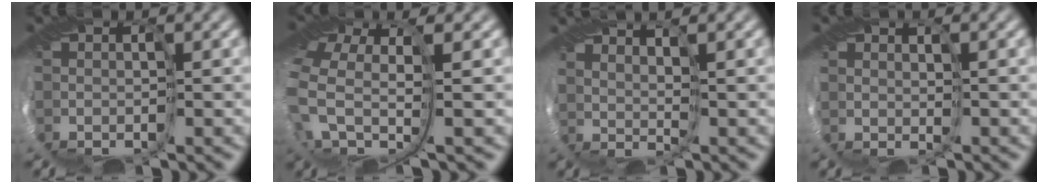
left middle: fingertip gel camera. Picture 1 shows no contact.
{"total": 5.6, "force": [-0.6, 3.0, 4.6], "torque": [-0.149, -0.023, -0.013]}
{"total": 3.1, "force": [2.9, -1.0, -0.4], "torque": [0.007, 0.007, 0.039]}
{"total": 2.4, "force": [1.5, -1.1, -1.5], "torque": [0.019, 0.004, 0.027]}